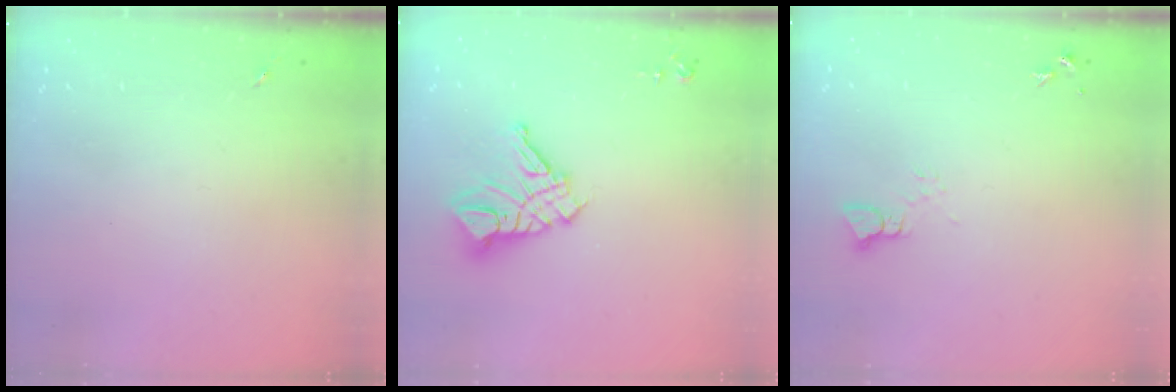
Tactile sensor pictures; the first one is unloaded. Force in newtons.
{"total": 12.6, "press": 12.5, "slide": 1.3}
{"total": 2.5, "press": 2.5, "slide": 0.1}